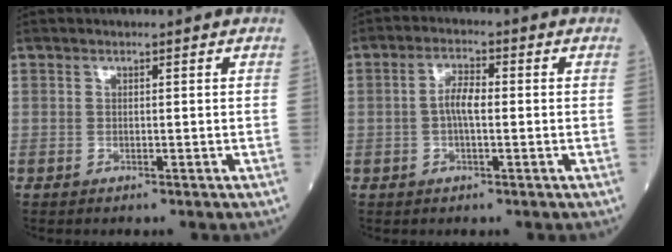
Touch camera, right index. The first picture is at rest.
{"total": 3.7, "force": [-0.4, 1.2, 3.5], "torque": [-0.068, 0.010, -0.009]}